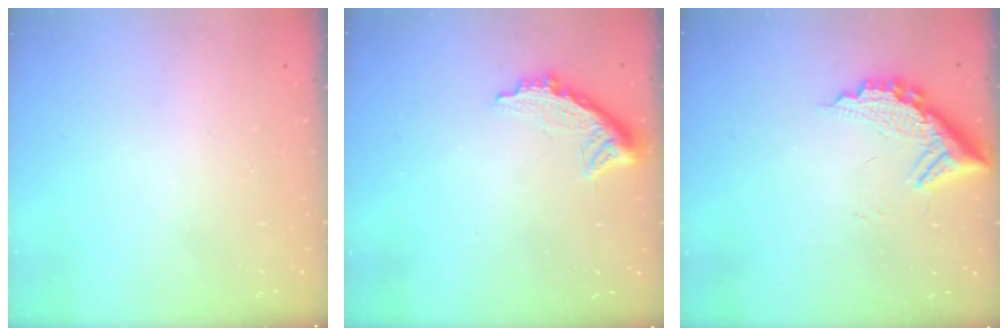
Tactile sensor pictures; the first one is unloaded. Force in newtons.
{"total": 9.5, "press": 9.5, "slide": 0.5}
{"total": 10.9, "press": 10.9, "slide": 0.8}